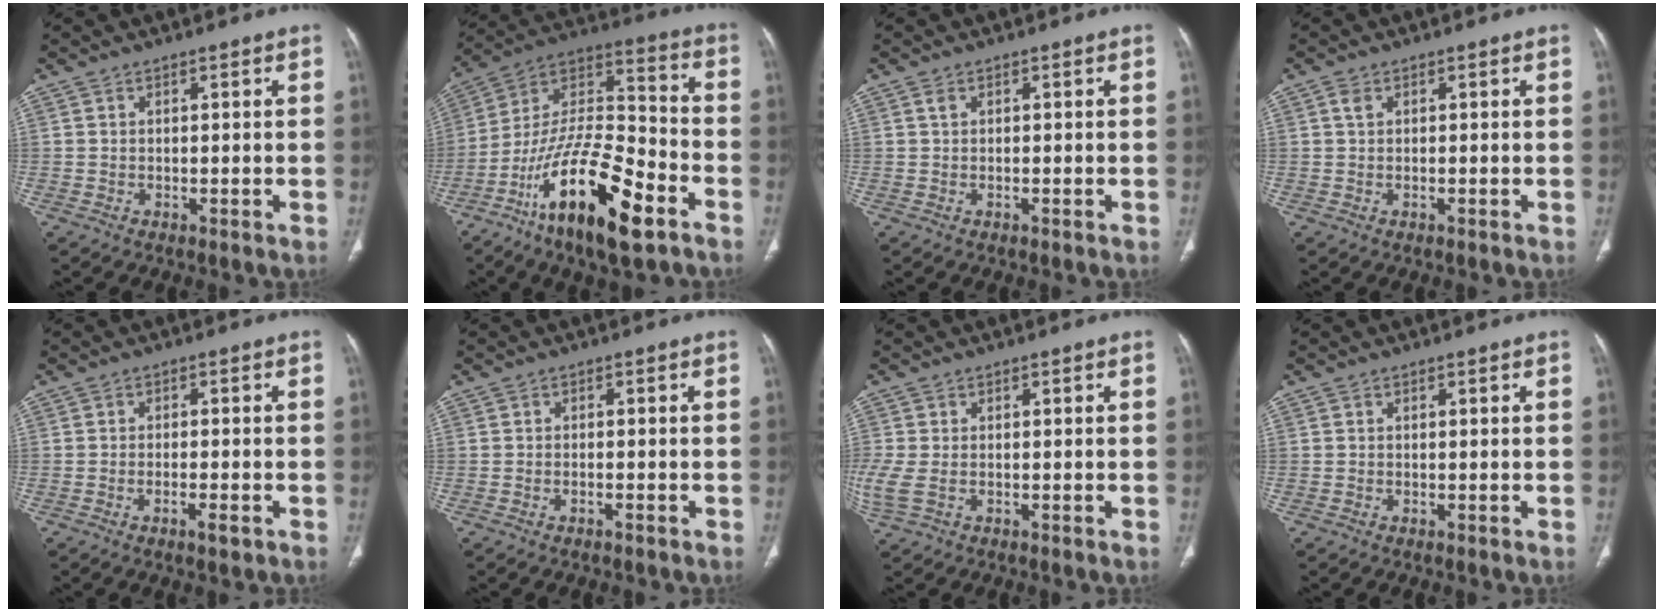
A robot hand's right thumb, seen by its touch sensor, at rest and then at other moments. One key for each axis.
{"total": 23.2, "fx": -12.4, "fy": 7.8, "fz": 18.0, "tx": -0.345, "ty": 0.062, "tz": -0.221}
{"total": 0.9, "fx": 0.0, "fy": 0.5, "fz": 0.7, "tx": -0.020, "ty": 0.006, "tz": 0.003}
{"total": 1.3, "fx": 0.2, "fy": 0.8, "fz": 1.0, "tx": -0.025, "ty": 0.003, "tz": 0.005}
{"total": 2.9, "fx": -1.5, "fy": 0.8, "fz": 2.3, "tx": -0.040, "ty": 0.005, "tz": -0.022}
{"total": 1.1, "fx": -0.7, "fy": 0.3, "fz": 0.8, "tx": -0.022, "ty": 0.011, "tz": -0.006}
{"total": 4.5, "fx": -0.8, "fy": 2.7, "fz": 3.5, "tx": -0.110, "ty": -0.004, "tz": -0.010}
{"total": 0.0}